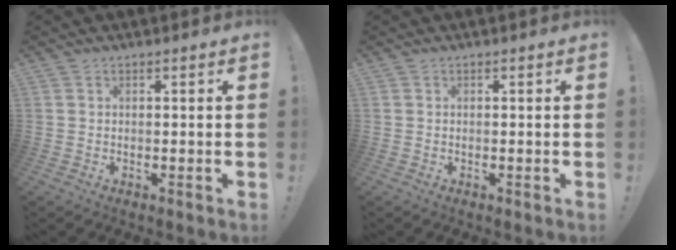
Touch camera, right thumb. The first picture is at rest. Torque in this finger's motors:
{"motor_torque": [0.12, -0.02, -0.41, 0.14, 0.08]}